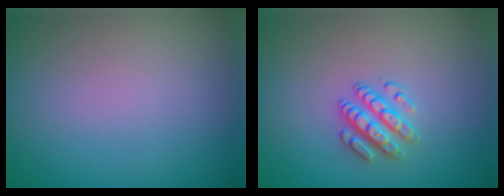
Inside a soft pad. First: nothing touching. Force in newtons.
{"total": 2.7, "press": 2.5, "slide": 1.2}